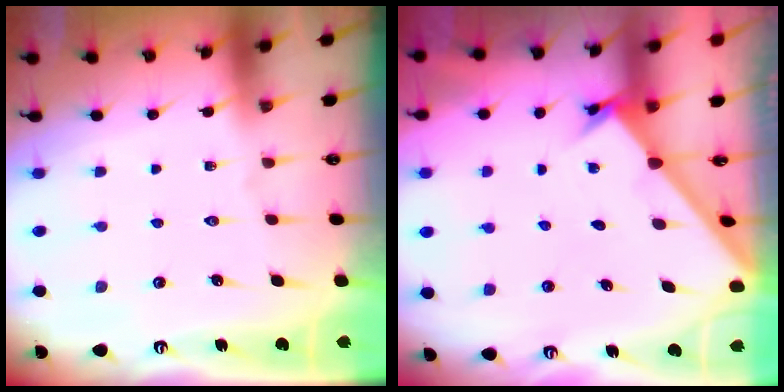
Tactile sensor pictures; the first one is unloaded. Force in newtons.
{"total": 1.8, "press": 1.8, "slide": 0.2}